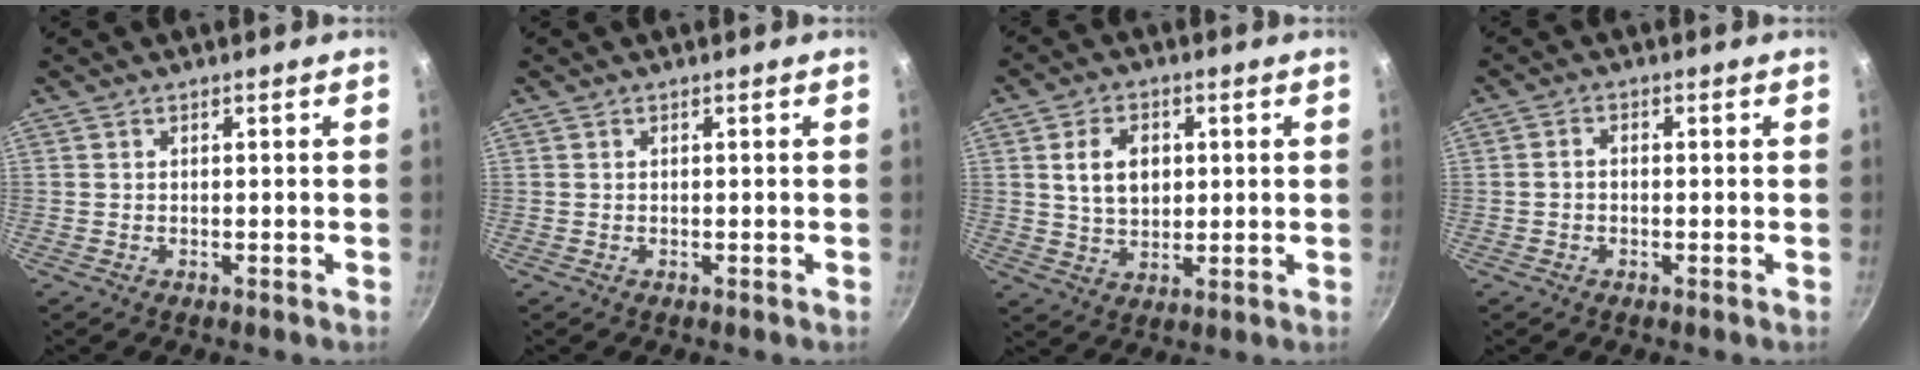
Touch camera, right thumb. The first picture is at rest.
{"total": 0.0}
{"total": 8.5, "force": [1.8, 6.0, 5.7], "torque": [-0.081, -0.005, 0.033]}
{"total": 1.9, "force": [-0.3, 1.4, 1.2], "torque": [-0.021, 0.011, -0.008]}